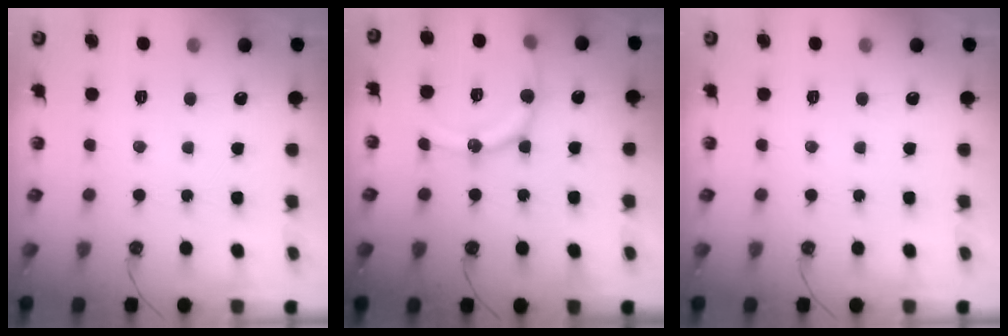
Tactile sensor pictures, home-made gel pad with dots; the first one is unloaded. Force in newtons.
{"total": 15.7, "press": 15.4, "slide": 3.0}
{"total": 0.0}